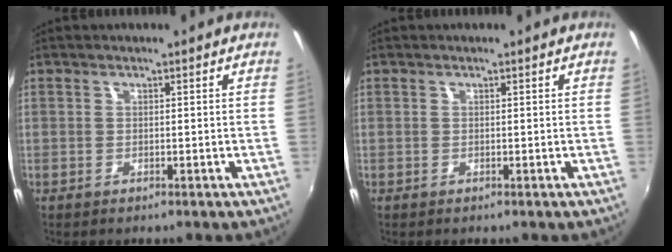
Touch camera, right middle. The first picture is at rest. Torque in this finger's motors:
{"motor_torque": [0.00, 0.00, 0.00, 0.00]}